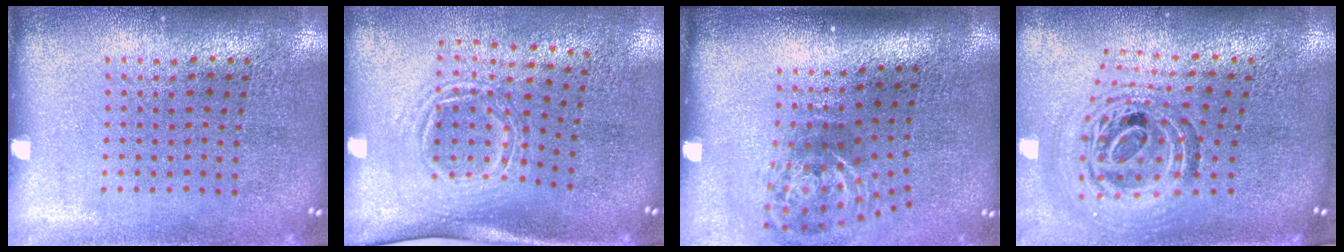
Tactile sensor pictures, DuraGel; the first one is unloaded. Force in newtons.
{"total": 1.7, "press": 1.1, "slide": 1.2}
{"total": 2.2, "press": 1.3, "slide": 1.8}
{"total": 1.6, "press": 1.3, "slide": 0.9}